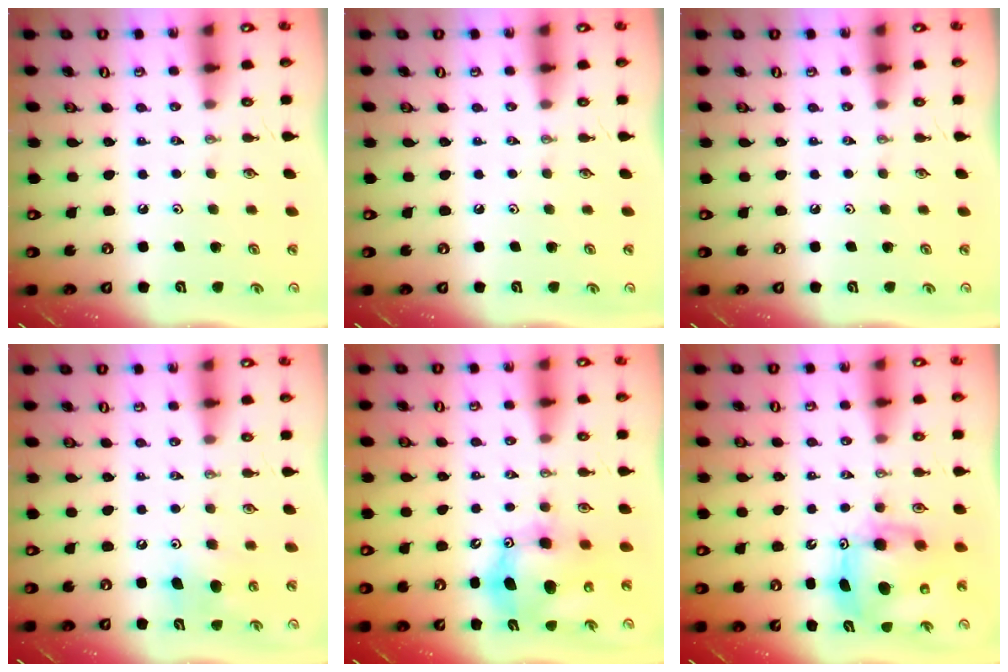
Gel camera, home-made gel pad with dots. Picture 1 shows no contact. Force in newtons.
{"total": 0.0}
{"total": 0.0}
{"total": 7.5, "press": 7.4, "slide": 1.3}
{"total": 12.0, "press": 11.6, "slide": 2.8}
{"total": 10.8, "press": 10.8, "slide": 0.9}